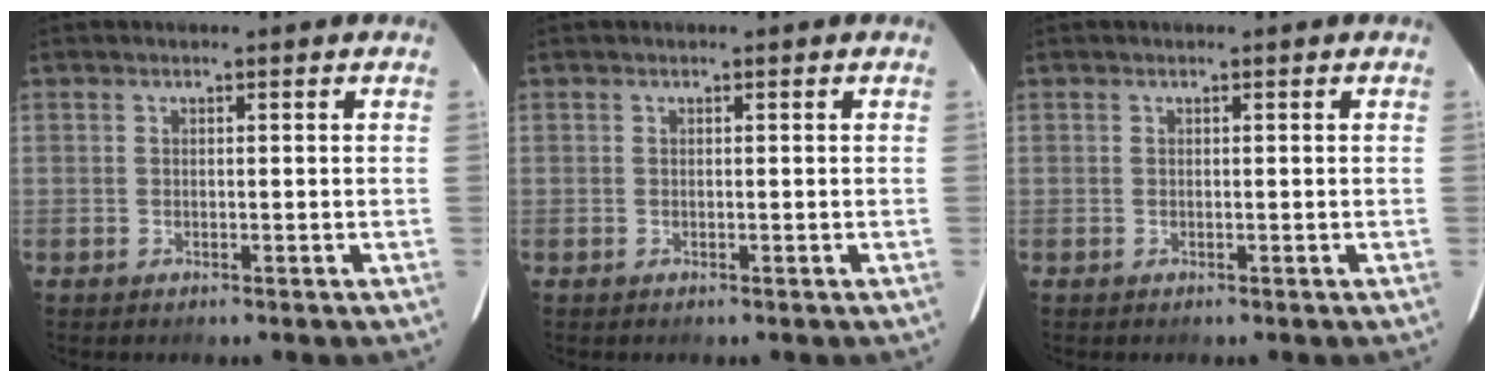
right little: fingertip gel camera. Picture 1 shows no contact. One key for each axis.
{"total": 0.0}
{"total": 0.0}